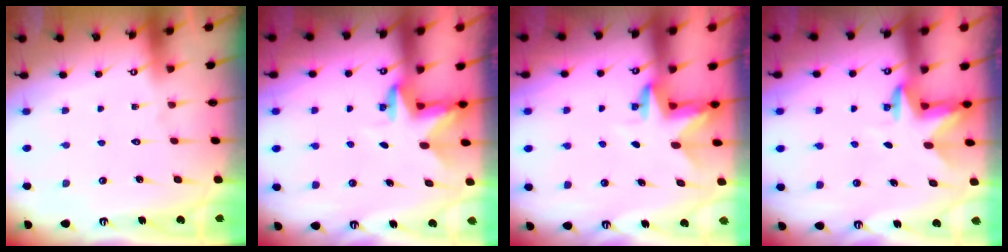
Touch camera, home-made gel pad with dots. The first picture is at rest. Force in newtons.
{"total": 2.9, "press": 2.9, "slide": 0.1}
{"total": 3.2, "press": 3.2, "slide": 0.1}
{"total": 3.1, "press": 3.0, "slide": 0.7}